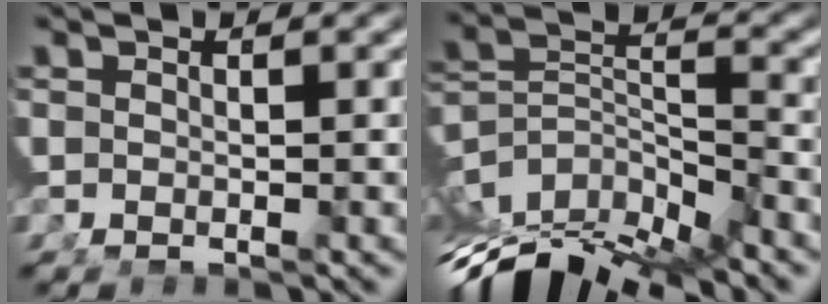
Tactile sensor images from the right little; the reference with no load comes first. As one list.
[{"total": 13.8, "force": [-6.9, 8.2, 8.7], "torque": [-0.162, -0.070, -0.081]}]